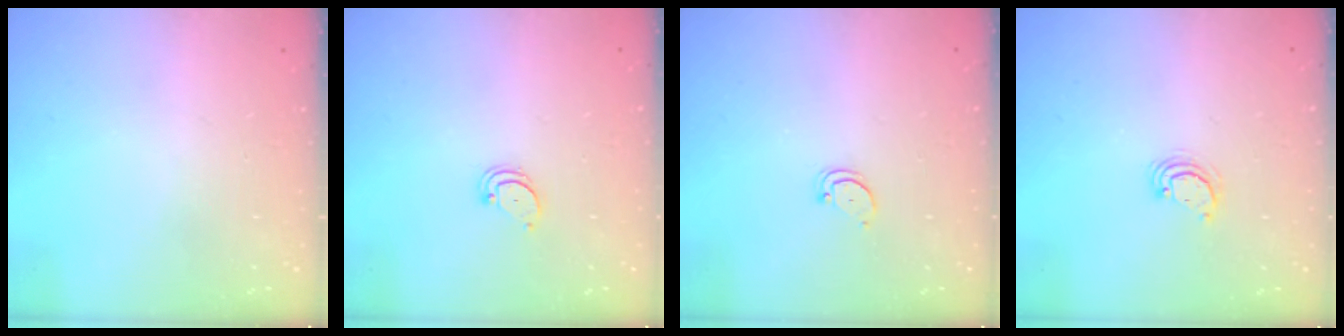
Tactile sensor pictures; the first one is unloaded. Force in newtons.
{"total": 1.8, "press": 1.8, "slide": 0.2}
{"total": 2.7, "press": 2.7, "slide": 0.2}
{"total": 3.0, "press": 3.0, "slide": 0.2}